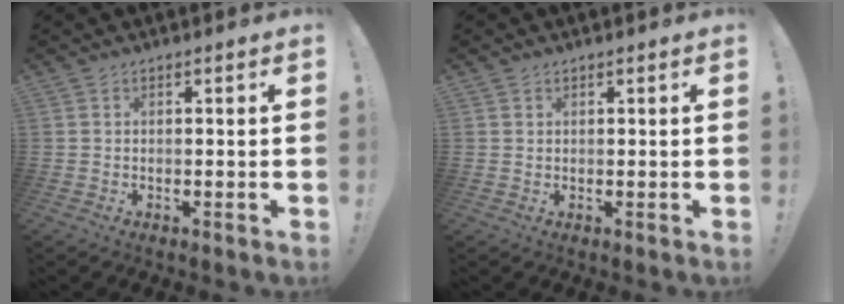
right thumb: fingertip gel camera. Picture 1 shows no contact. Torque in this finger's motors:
{"motor_torque": [-0.26, -0.23, -0.35, 0.16, 0.11]}